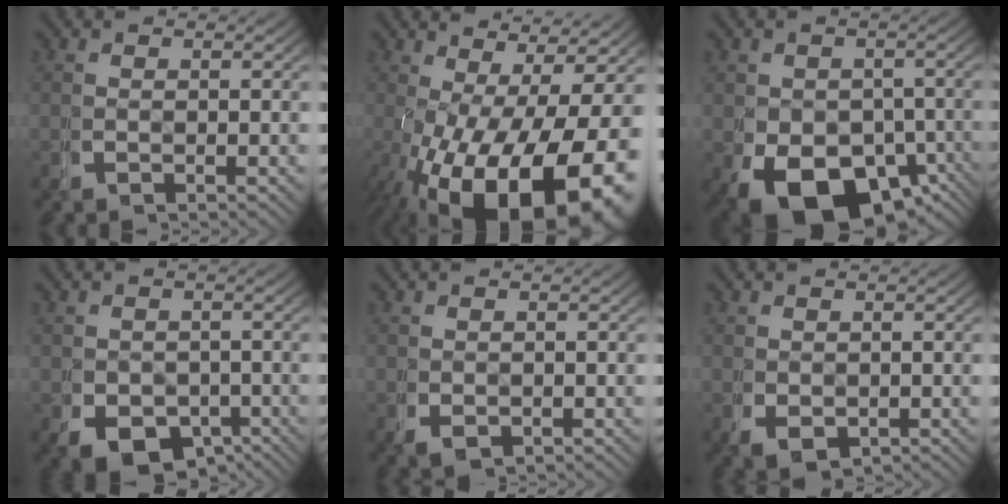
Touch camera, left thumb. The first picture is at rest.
{"total": 16.8, "force": [-4.3, 9.9, 12.9], "torque": [-0.217, -0.069, -0.020]}
{"total": 12.9, "force": [-5.9, 8.2, 7.9], "torque": [-0.140, -0.068, -0.062]}
{"total": 5.9, "force": [-3.1, 4.2, 2.7], "torque": [-0.039, -0.027, -0.037]}
{"total": 1.1, "force": [-0.3, 0.9, 0.5], "torque": [-0.010, -0.003, 0.004]}
{"total": 2.0, "force": [-0.5, 1.6, 1.1], "torque": [-0.024, -0.011, 0.006]}